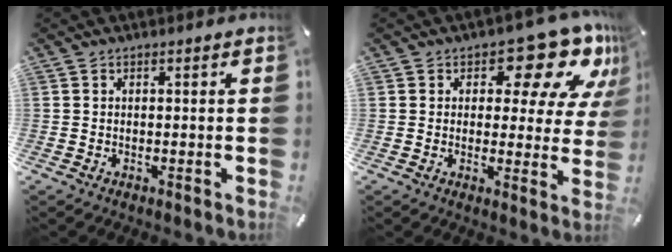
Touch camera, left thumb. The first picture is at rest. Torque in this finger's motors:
{"motor_torque": [1.65, 1.56, 0.97, -1.01, 0.22]}